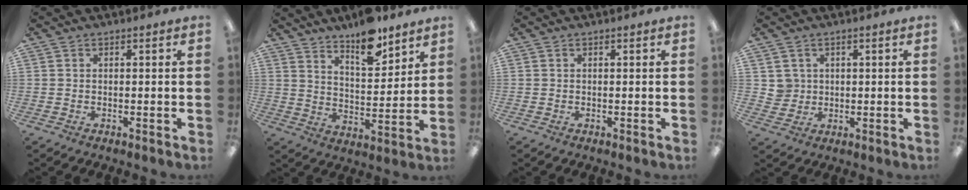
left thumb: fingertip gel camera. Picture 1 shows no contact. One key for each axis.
{"total": 11.5, "fx": 9.3, "fy": 4.0, "fz": 5.5, "tx": -0.069, "ty": -0.064, "tz": 0.162}
{"total": 0.0}
{"total": 3.6, "fx": 1.6, "fy": 3.3, "fz": -0.1, "tx": -0.005, "ty": 0.002, "tz": 0.029}